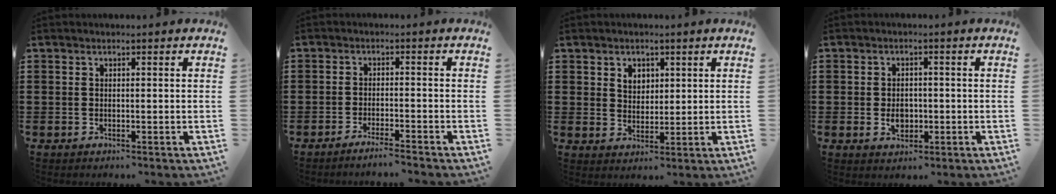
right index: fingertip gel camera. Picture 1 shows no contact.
{"total": 3.8, "force": [-3.6, -0.6, 1.2], "torque": [-0.020, -0.005, -0.070]}
{"total": 3.0, "force": [1.6, 2.3, 1.0], "torque": [-0.028, 0.009, 0.028]}
{"total": 3.0, "force": [-0.5, 2.3, 1.9], "torque": [-0.033, 0.001, -0.012]}